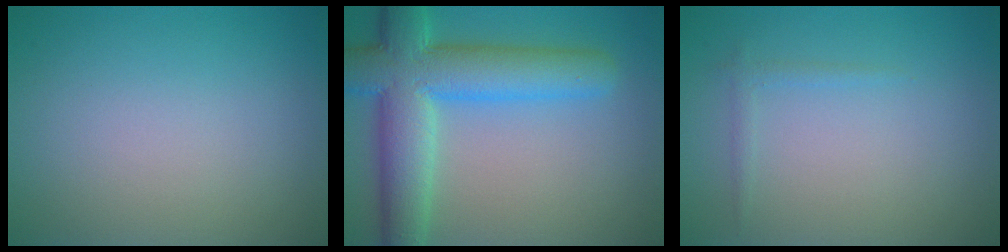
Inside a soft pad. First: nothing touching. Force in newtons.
{"total": 9.5, "press": 9.4, "slide": 0.4}
{"total": 0.9, "press": 0.9, "slide": 0.1}